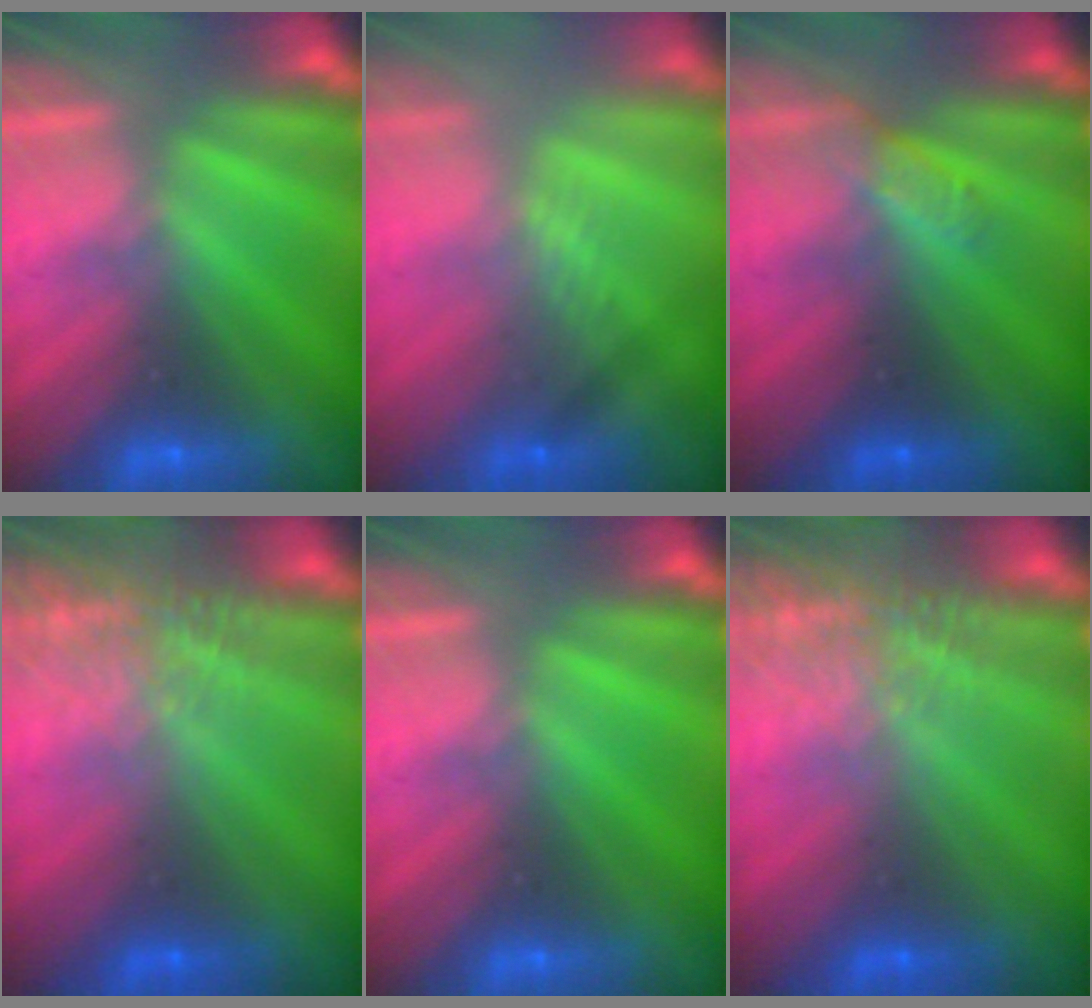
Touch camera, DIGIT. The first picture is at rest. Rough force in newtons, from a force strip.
{"total": 2.3}
{"total": 2.9}
{"total": 6.1}
{"total": 0.0}
{"total": 6.1}